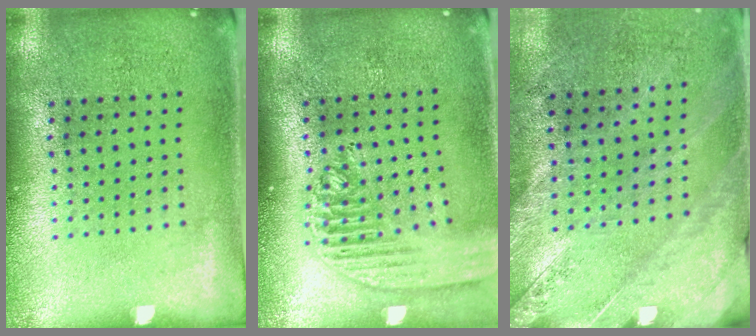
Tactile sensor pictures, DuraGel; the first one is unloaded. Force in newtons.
{"total": 2.1, "press": 1.8, "slide": 1.1}
{"total": 2.5, "press": 2.2, "slide": 1.2}